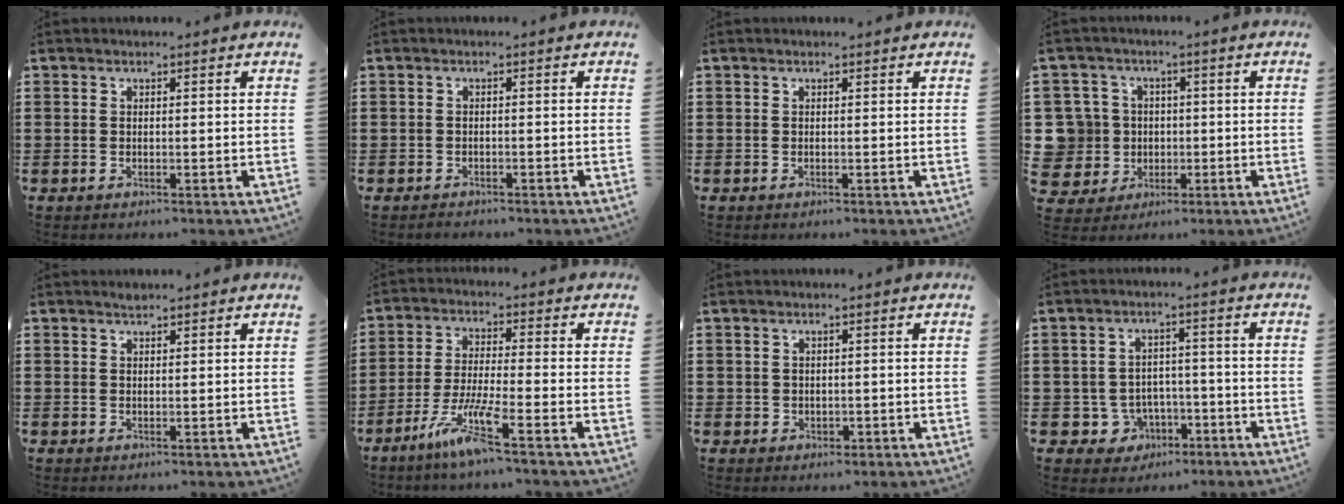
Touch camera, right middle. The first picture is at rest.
{"total": 0.7, "force": [-0.7, 0.3, 0.0], "torque": [-0.002, 0.001, -0.015]}
{"total": 0.0}
{"total": 8.5, "force": [0.4, 8.2, 2.0], "torque": [-0.101, 0.012, 0.012]}
{"total": 0.8, "force": [0.8, 0.2, 0.1], "torque": [-0.003, -0.001, 0.014]}
{"total": 7.1, "force": [-4.7, 0.2, 5.3], "torque": [-0.112, -0.010, -0.091]}
{"total": 1.1, "force": [0.0, 1.1, 0.2], "torque": [-0.007, 0.004, -0.001]}
{"total": 4.5, "force": [-2.4, 3.6, 1.1], "torque": [-0.031, 0.011, -0.047]}